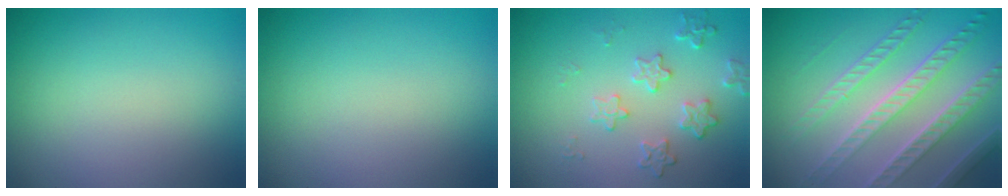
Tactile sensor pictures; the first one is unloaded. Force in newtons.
{"total": 0.0}
{"total": 2.6, "press": 2.0, "slide": 1.7}
{"total": 7.4, "press": 5.3, "slide": 5.2}